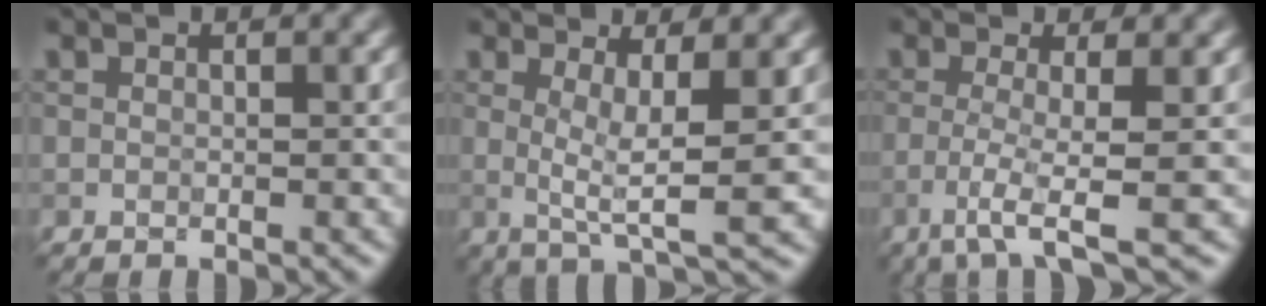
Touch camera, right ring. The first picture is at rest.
{"total": 4.2, "force": [0.9, 0.7, 4.1], "torque": [-0.072, -0.006, 0.014]}
{"total": 3.8, "force": [-1.5, 0.3, 3.5], "torque": [-0.070, -0.005, -0.040]}